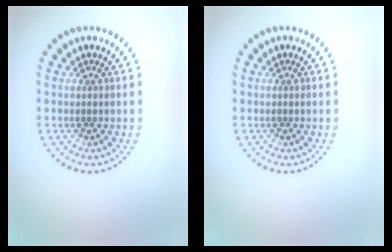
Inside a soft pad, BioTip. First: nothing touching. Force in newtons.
{"total": 0.0}